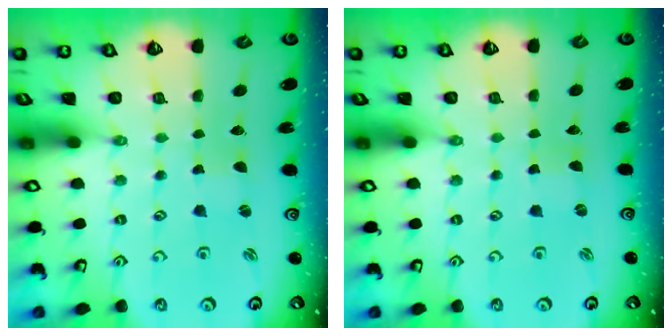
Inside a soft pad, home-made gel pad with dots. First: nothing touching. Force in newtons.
{"total": 0.0}